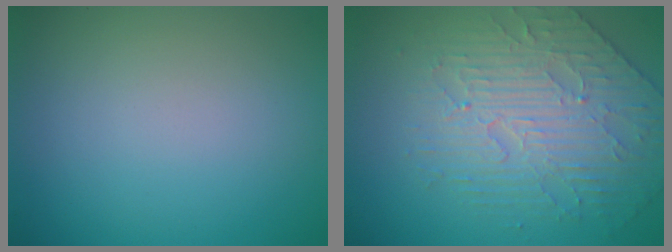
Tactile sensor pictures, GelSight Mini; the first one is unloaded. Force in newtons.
{"total": 4.1, "press": 4.1, "slide": 0.1}